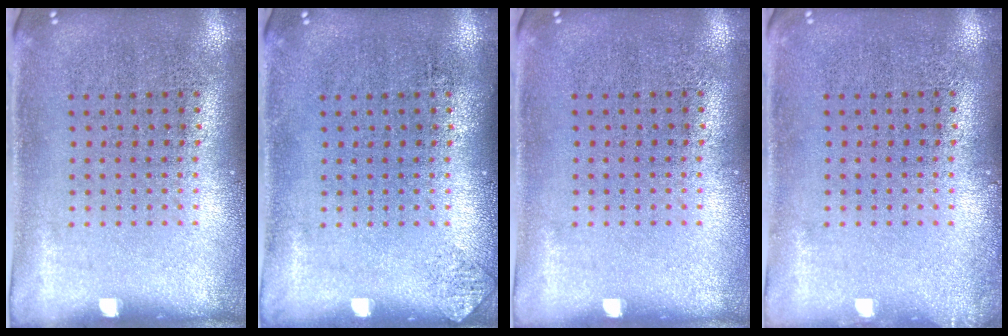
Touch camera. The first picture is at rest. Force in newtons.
{"total": 0.6, "press": 0.6, "slide": 0.1}
{"total": 0.0}
{"total": 0.7, "press": 0.7, "slide": 0.1}